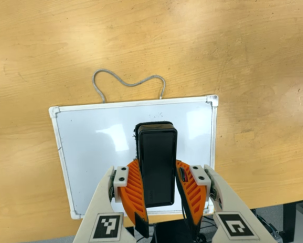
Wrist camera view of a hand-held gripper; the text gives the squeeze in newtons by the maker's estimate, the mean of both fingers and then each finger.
{"total": 5.2, "left": 4.9, "right": 5.6}